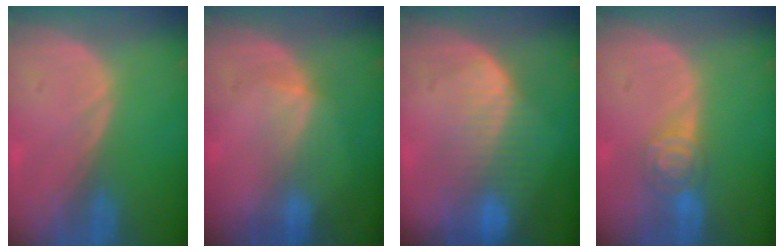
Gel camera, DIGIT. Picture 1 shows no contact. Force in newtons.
{"total": 2.7, "press": 2.4, "slide": 1.2}
{"total": 8.6, "press": 7.3, "slide": 4.6}
{"total": 4.4, "press": 4.4, "slide": 0.4}